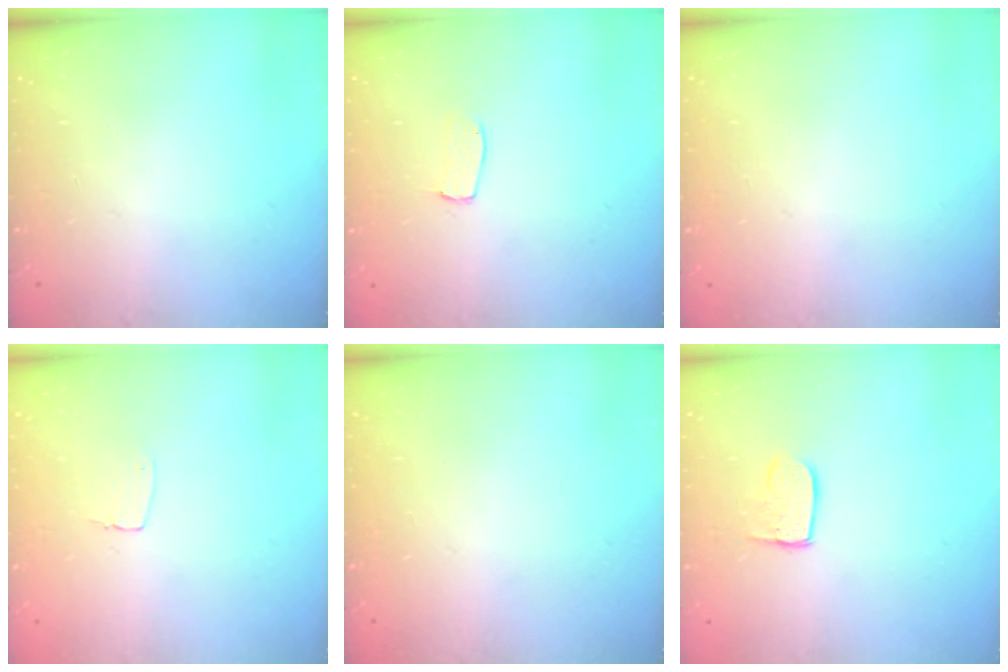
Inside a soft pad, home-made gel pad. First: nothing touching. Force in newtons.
{"total": 3.3, "press": 3.3, "slide": 0.2}
{"total": 0.7, "press": 0.6, "slide": 0.3}
{"total": 3.8, "press": 3.8, "slide": 0.2}
{"total": 0.0}
{"total": 7.0, "press": 7.0, "slide": 0.3}